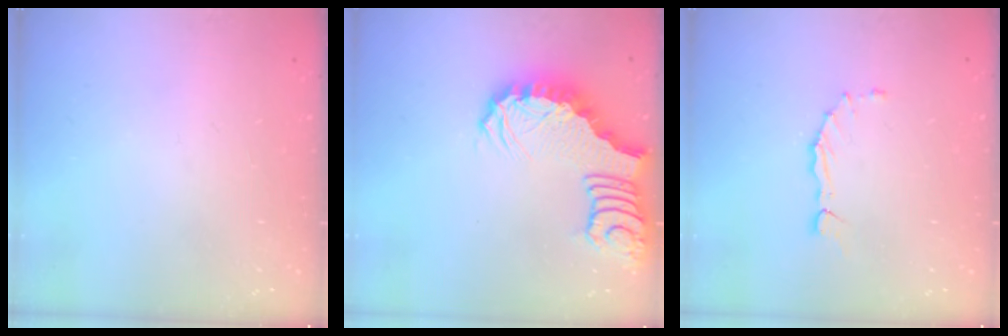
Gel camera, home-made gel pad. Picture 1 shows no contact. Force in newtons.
{"total": 3.3, "press": 3.3, "slide": 0.8}
{"total": 1.6, "press": 1.6, "slide": 0.3}